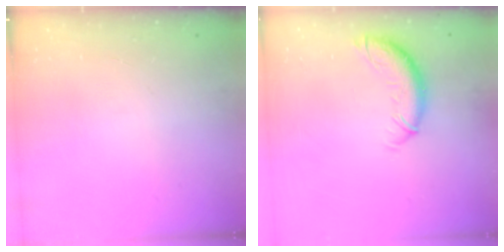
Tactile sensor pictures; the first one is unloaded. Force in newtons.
{"total": 10.3, "press": 10.3, "slide": 0.8}